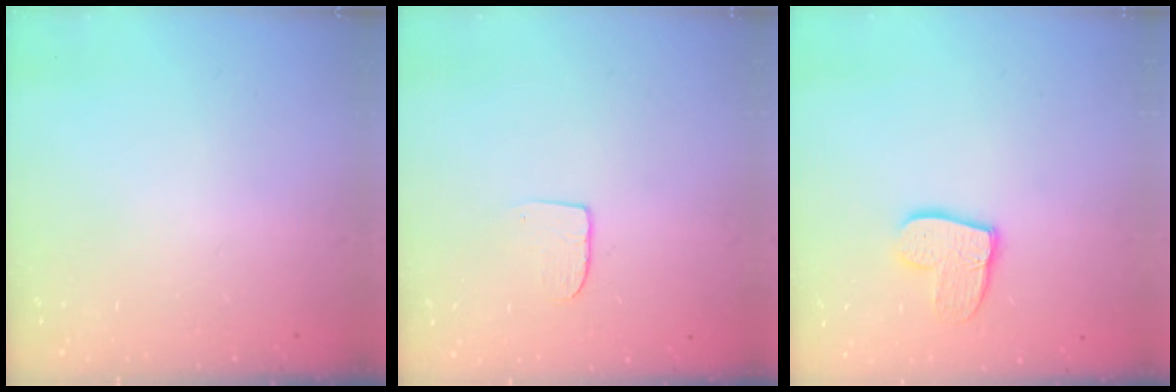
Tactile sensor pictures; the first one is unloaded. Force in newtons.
{"total": 6.3, "press": 6.3, "slide": 0.6}
{"total": 10.9, "press": 10.8, "slide": 0.9}